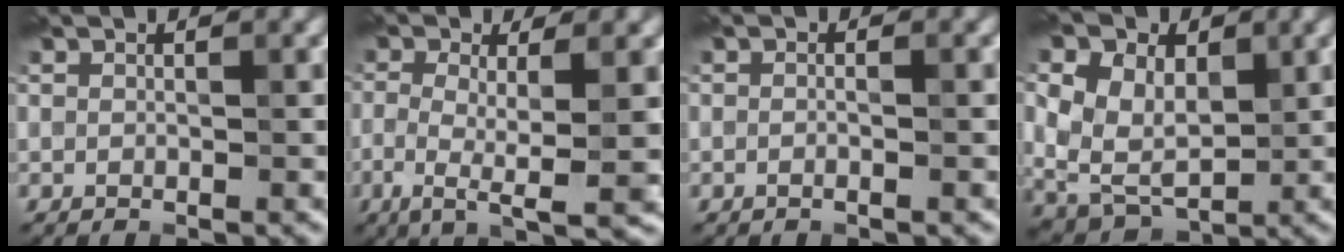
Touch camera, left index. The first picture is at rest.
{"total": 5.6, "force": [-0.9, 1.2, 5.4], "torque": [-0.098, -0.006, -0.016]}
{"total": 1.0, "force": [0.0, 0.3, 1.0], "torque": [0.004, 0.000, -0.015]}
{"total": 11.9, "force": [3.4, 8.6, 7.5], "torque": [-0.139, 0.034, 0.051]}